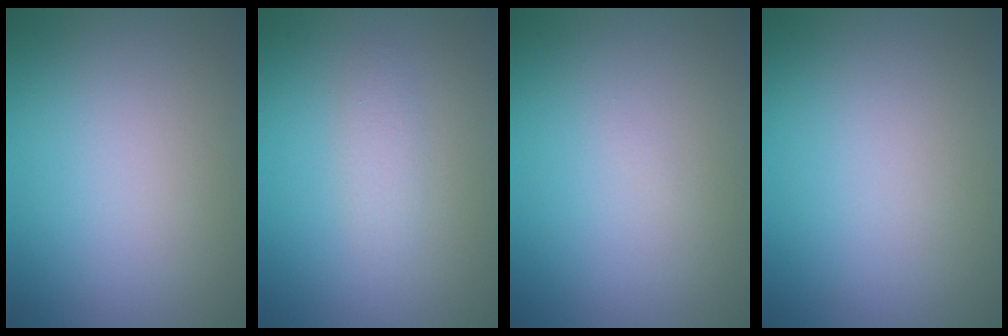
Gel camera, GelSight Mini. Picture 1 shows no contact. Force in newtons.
{"total": 1.3, "press": 1.3, "slide": 0.0}
{"total": 0.0}
{"total": 0.0}